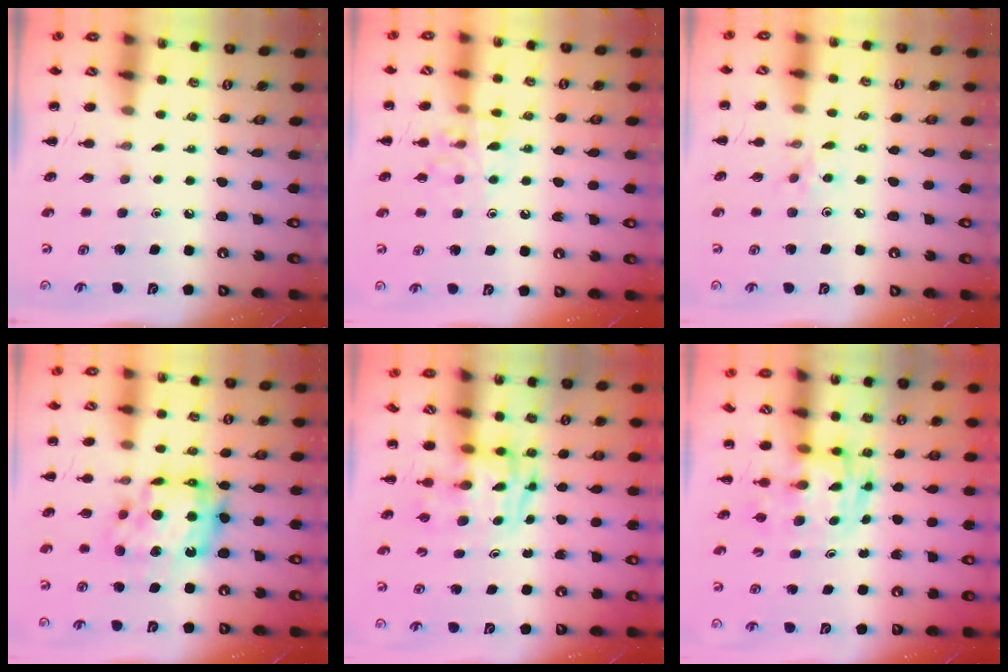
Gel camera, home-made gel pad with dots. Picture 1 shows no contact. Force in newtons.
{"total": 10.7, "press": 10.7, "slide": 0.8}
{"total": 5.1, "press": 4.7, "slide": 1.9}
{"total": 15.0, "press": 14.9, "slide": 1.5}
{"total": 3.3, "press": 3.2, "slide": 0.6}
{"total": 3.4, "press": 3.4, "slide": 0.6}